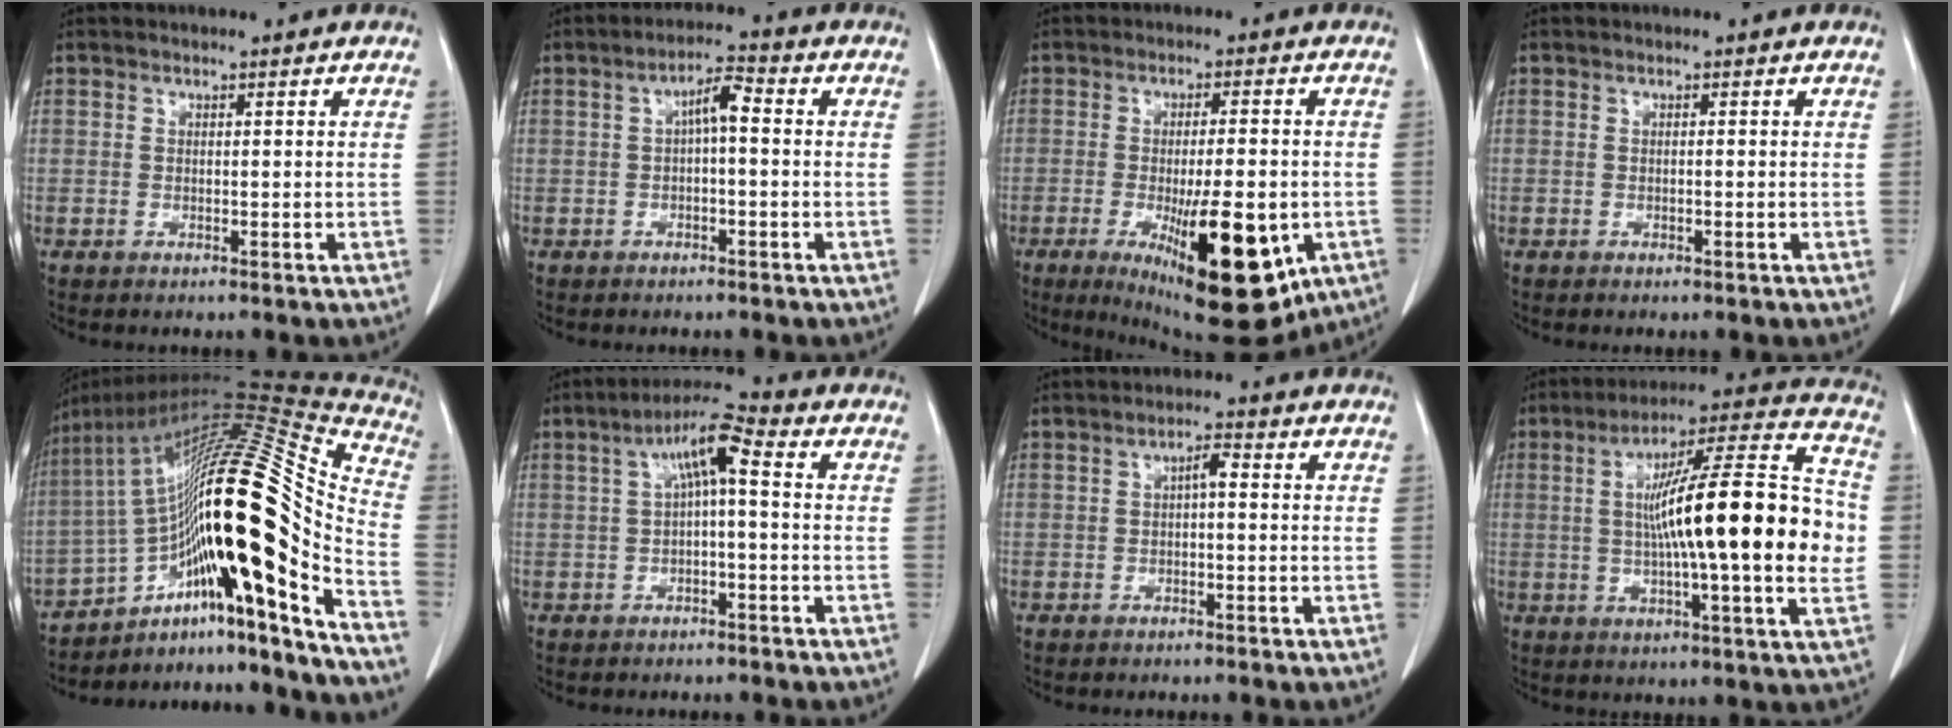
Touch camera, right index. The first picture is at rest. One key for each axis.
{"total": 5.9, "fx": 0.5, "fy": 1.4, "fz": 5.7, "tx": -0.100, "ty": 0.025, "tz": 0.006}
{"total": 16.7, "fx": -5.8, "fy": 4.3, "fz": 15.0, "tx": -0.200, "ty": -0.026, "tz": -0.069}
{"total": 0.0}
{"total": 31.3, "fx": -12.8, "fy": 3.8, "fz": 28.4, "tx": -0.423, "ty": 0.030, "tz": -0.203}
{"total": 6.9, "fx": 1.0, "fy": 1.1, "fz": 6.7, "tx": -0.117, "ty": 0.030, "tz": 0.013}
{"total": 2.1, "fx": 0.1, "fy": 0.6, "fz": 2.1, "tx": -0.035, "ty": 0.009, "tz": 0.001}
{"total": 23.4, "fx": 0.1, "fy": 1.7, "fz": 23.3, "tx": -0.331, "ty": 0.022, "tz": -0.009}